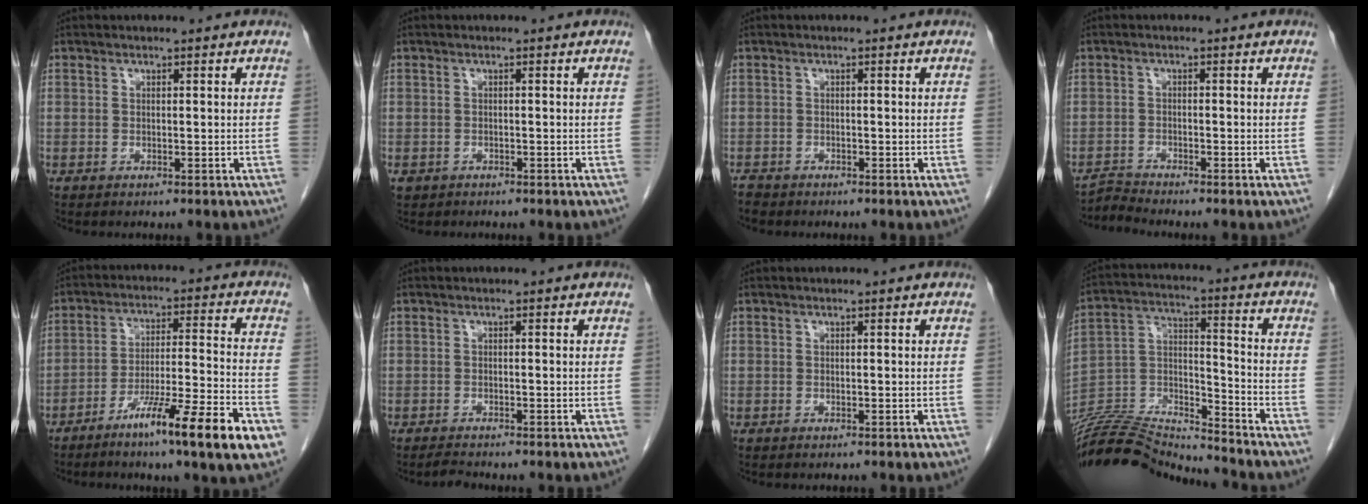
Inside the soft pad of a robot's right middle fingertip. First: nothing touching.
{"total": 1.8, "force": [-1.2, 1.2, 0.3], "torque": [-0.009, 0.002, -0.018]}
{"total": 1.1, "force": [-1.0, 0.5, 0.3], "torque": [-0.008, -0.001, -0.019]}
{"total": 2.6, "force": [-2.2, -1.1, -0.7], "torque": [0.012, -0.018, -0.045]}
{"total": 14.4, "force": [-8.0, -0.3, 11.9], "torque": [-0.189, -0.018, -0.131]}
{"total": 1.3, "force": [-1.2, 0.0, 0.3], "torque": [-0.013, -0.006, -0.021]}
{"total": 0.0}
{"total": 20.3, "force": [-19.7, 1.2, 4.6], "torque": [-0.097, 0.019, -0.334]}